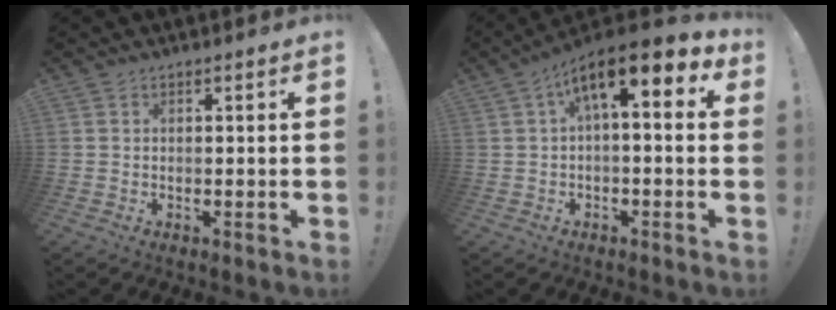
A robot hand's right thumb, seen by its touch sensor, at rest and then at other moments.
{"total": 10.0, "force": [4.2, 2.4, 8.8], "torque": [-0.146, -0.025, 0.070]}